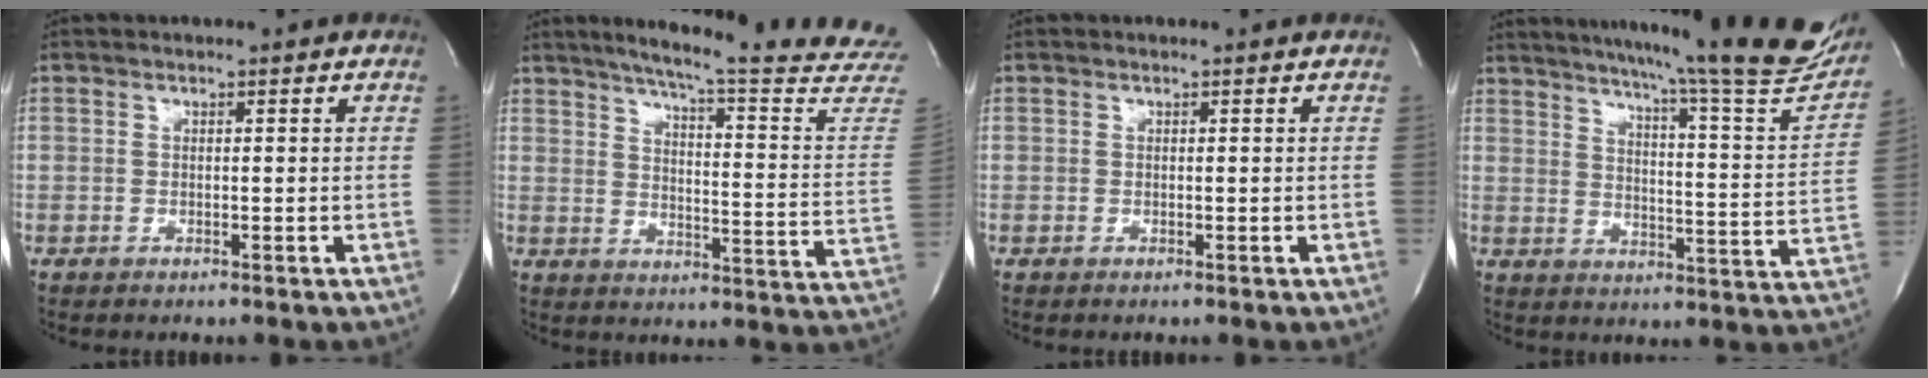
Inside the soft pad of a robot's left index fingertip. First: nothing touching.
{"total": 24.6, "force": [21.8, -0.7, 11.4], "torque": [-0.165, -0.100, 0.261]}
{"total": 0.0}
{"total": 26.5, "force": [22.9, 1.2, 13.3], "torque": [-0.201, -0.075, 0.282]}